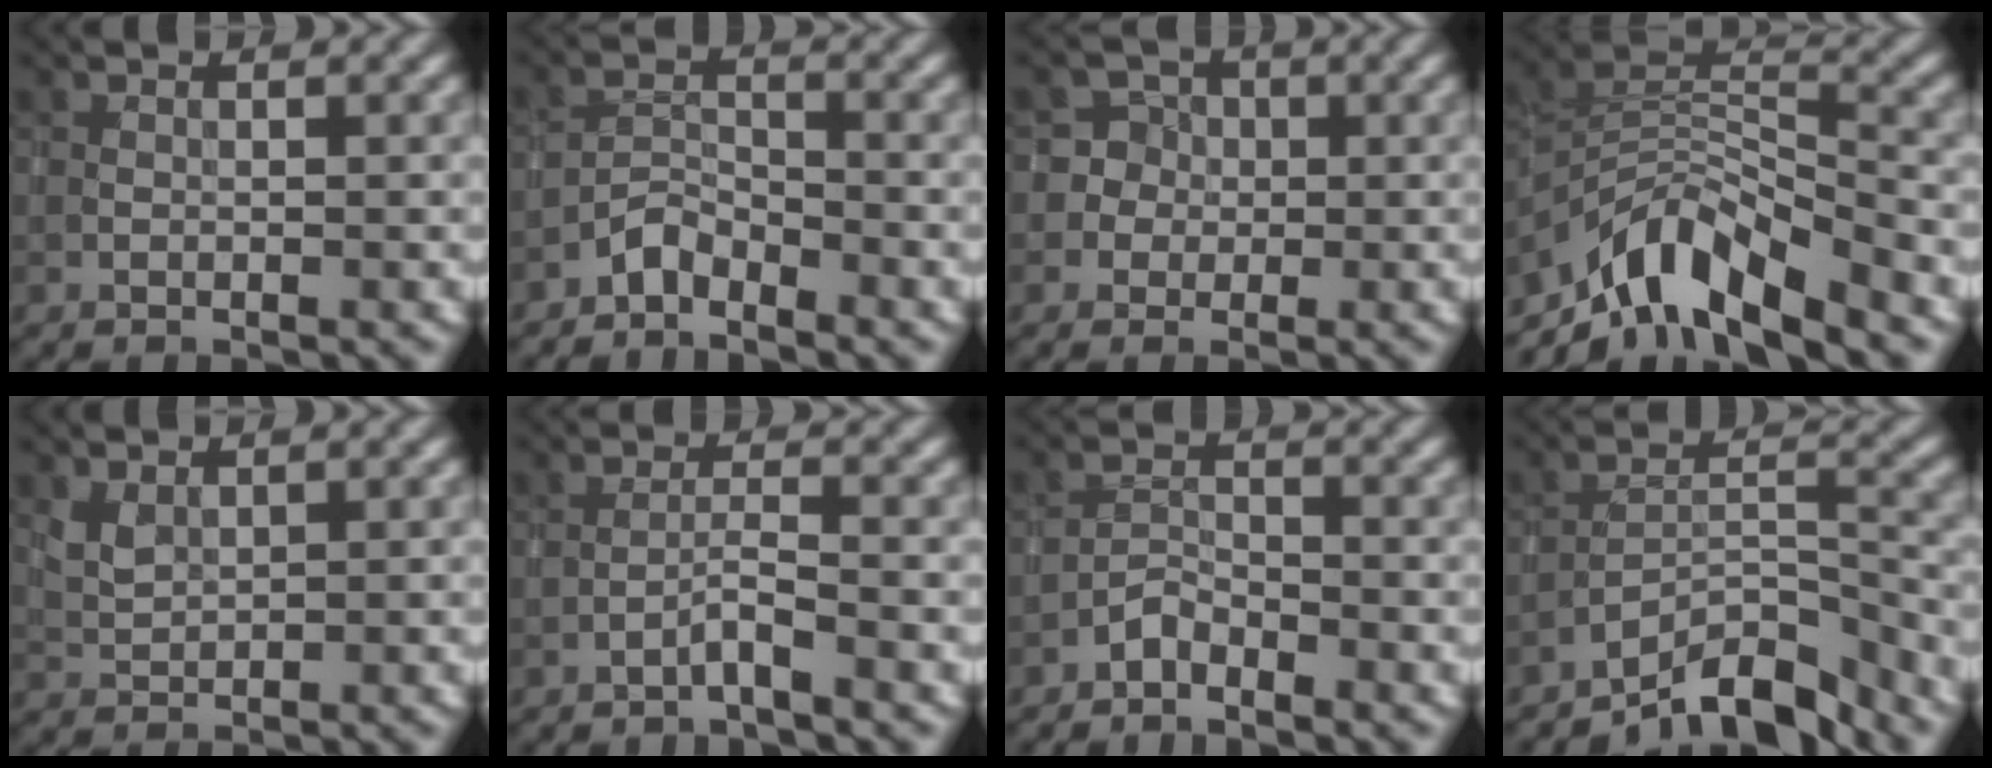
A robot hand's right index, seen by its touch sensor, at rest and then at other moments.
{"total": 2.0, "force": [-1.8, 0.6, 0.6], "torque": [-0.011, 0.012, -0.041]}
{"total": 3.8, "force": [-0.5, 3.8, 0.1], "torque": [0.025, 0.019, -0.025]}
{"total": 8.3, "force": [-6.0, 2.7, 5.0], "torque": [-0.077, 0.003, -0.121]}
{"total": 1.5, "force": [1.0, 0.8, 0.8], "torque": [-0.025, -0.001, 0.025]}
{"total": 1.4, "force": [-0.9, -0.2, 1.0], "torque": [-0.019, 0.012, -0.024]}
{"total": 1.5, "force": [-1.4, 0.4, 0.4], "torque": [-0.007, 0.009, -0.032]}
{"total": 6.9, "force": [-5.8, 1.4, 3.3], "torque": [-0.042, 0.005, -0.104]}